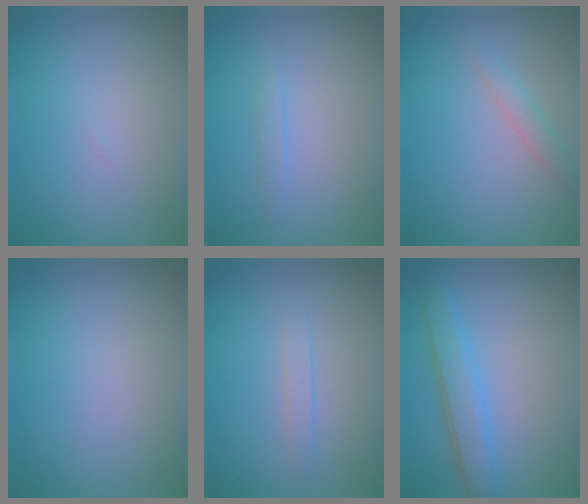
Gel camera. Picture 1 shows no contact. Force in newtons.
{"total": 0.8, "press": 0.8, "slide": 0.1}
{"total": 1.5, "press": 1.5, "slide": 0.1}
{"total": 0.0}
{"total": 1.1, "press": 1.0, "slide": 0.1}
{"total": 4.4, "press": 4.4, "slide": 0.2}